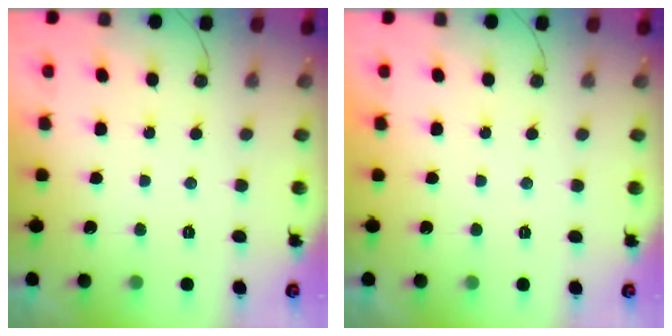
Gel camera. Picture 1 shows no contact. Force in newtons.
{"total": 1.7, "press": 1.7, "slide": 0.1}